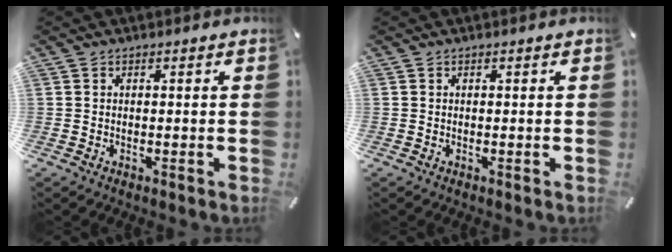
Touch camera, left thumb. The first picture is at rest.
{"total": 0.0}